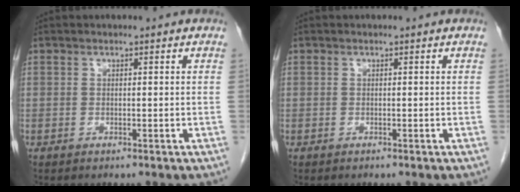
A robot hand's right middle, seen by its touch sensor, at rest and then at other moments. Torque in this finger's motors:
{"motor_torque": [0.27, -0.04, -0.01, 0.00]}